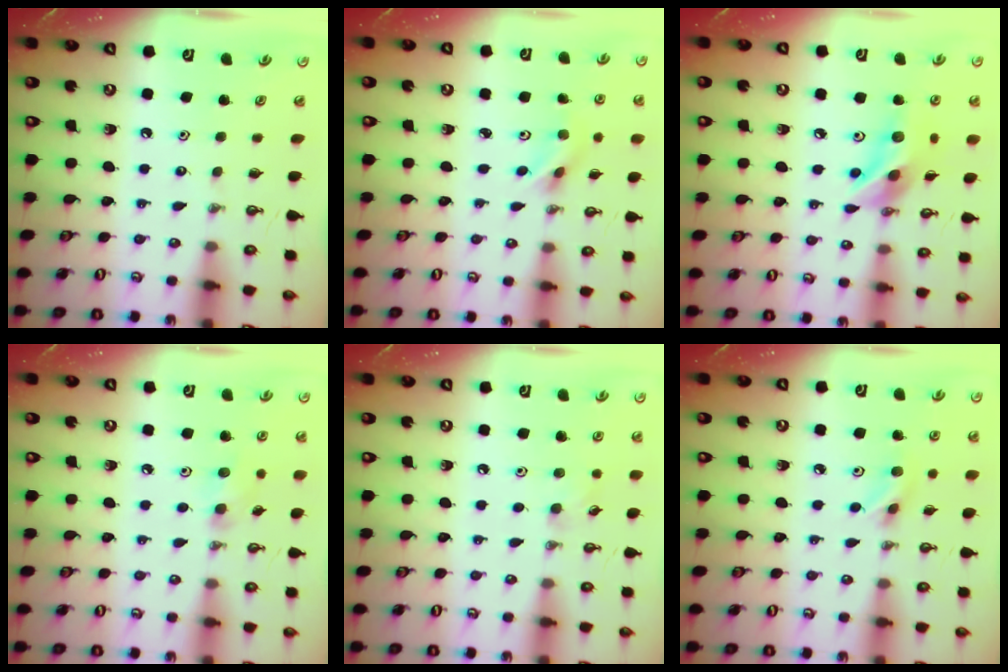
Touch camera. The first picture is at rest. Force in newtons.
{"total": 5.4, "press": 4.5, "slide": 2.9}
{"total": 13.2, "press": 13.1, "slide": 0.9}
{"total": 6.6, "press": 6.5, "slide": 1.4}
{"total": 5.9, "press": 5.7, "slide": 1.4}
{"total": 6.0, "press": 6.0, "slide": 0.5}